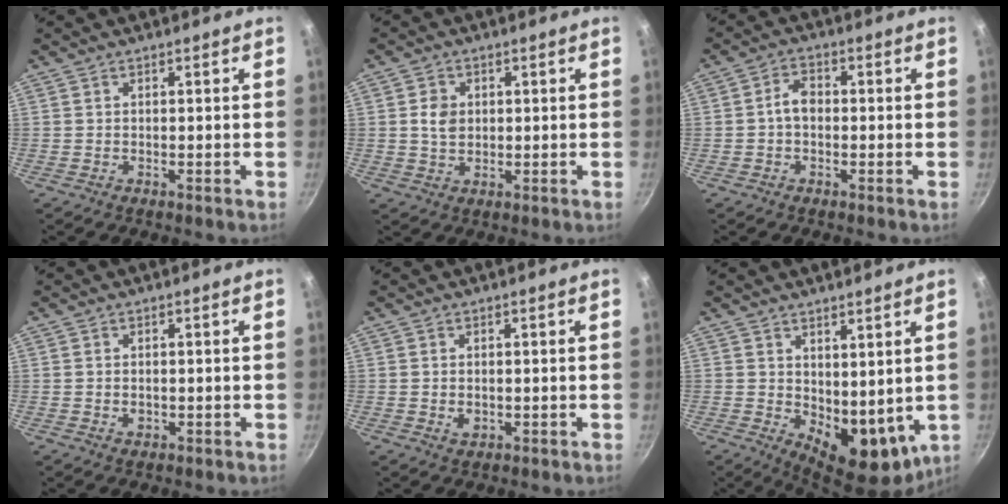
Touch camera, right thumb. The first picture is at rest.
{"total": 4.3, "force": [0.7, 3.4, 2.5], "torque": [-0.033, -0.002, 0.012]}
{"total": 3.8, "force": [-0.4, 2.7, 2.7], "torque": [-0.039, 0.018, -0.013]}
{"total": 1.5, "force": [-0.2, 1.1, 1.0], "torque": [-0.014, 0.000, -0.003]}
{"total": 2.1, "force": [-0.2, 1.6, 1.5], "torque": [-0.024, -0.003, -0.001]}
{"total": 10.6, "force": [2.0, 6.0, 8.6], "torque": [-0.095, -0.035, 0.047]}